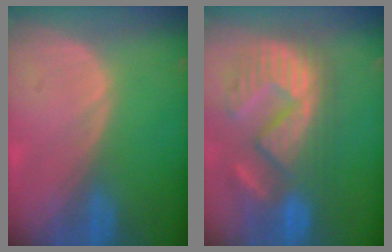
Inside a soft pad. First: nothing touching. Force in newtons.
{"total": 11.4, "press": 11.0, "slide": 3.3}